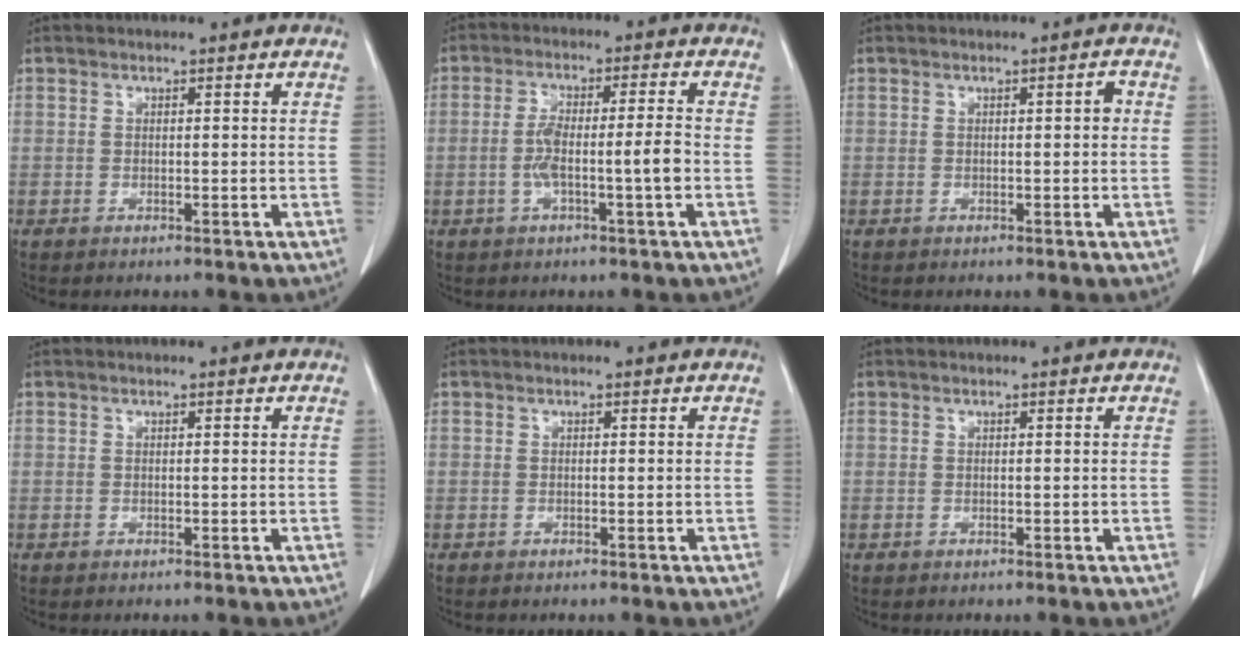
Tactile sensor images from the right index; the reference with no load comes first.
{"total": 6.3, "force": [-1.6, 0.1, 6.1], "torque": [-0.123, 0.012, -0.026]}
{"total": 1.2, "force": [0.1, 0.4, 1.2], "torque": [-0.014, 0.003, 0.002]}
{"total": 0.0}
{"total": 0.0}
{"total": 0.0}